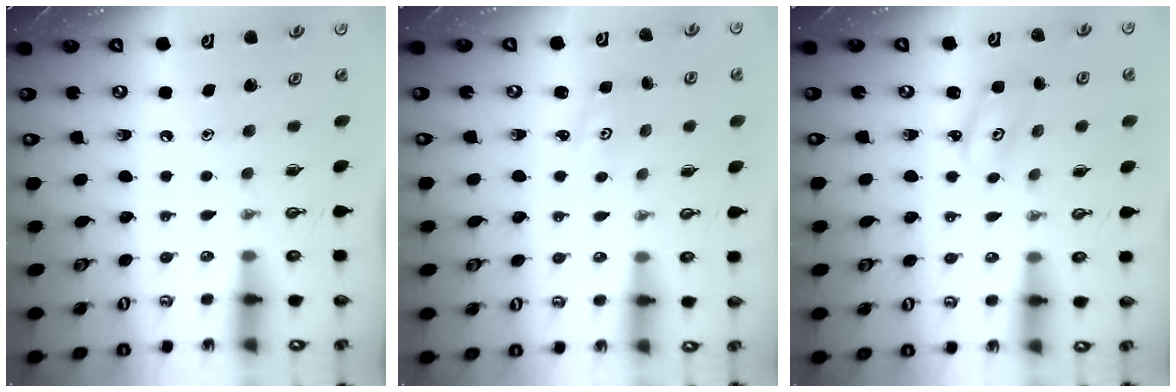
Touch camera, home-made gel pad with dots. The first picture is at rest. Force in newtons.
{"total": 1.1, "press": 1.1, "slide": 0.3}
{"total": 2.6, "press": 2.6, "slide": 0.2}